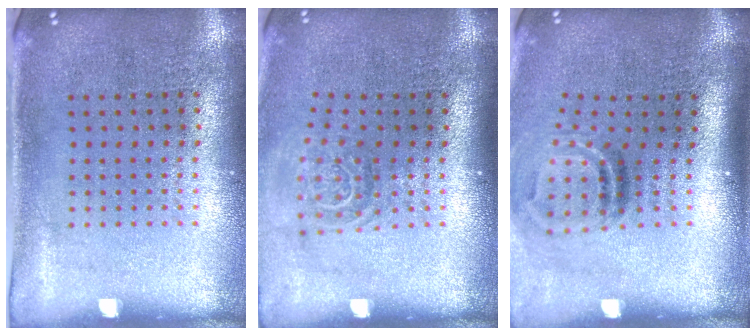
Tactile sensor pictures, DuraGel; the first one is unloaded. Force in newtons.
{"total": 1.6, "press": 1.1, "slide": 1.1}
{"total": 2.0, "press": 1.2, "slide": 1.6}